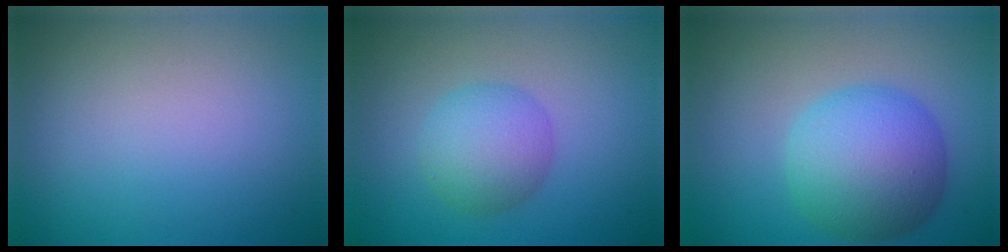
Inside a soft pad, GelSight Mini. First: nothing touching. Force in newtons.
{"total": 4.0, "press": 4.0, "slide": 0.0}
{"total": 7.8, "press": 7.8, "slide": 0.1}